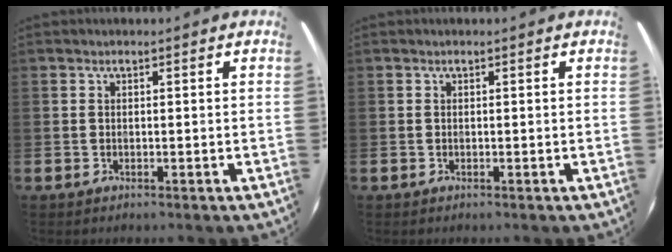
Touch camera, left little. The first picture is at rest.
{"total": 0.0}